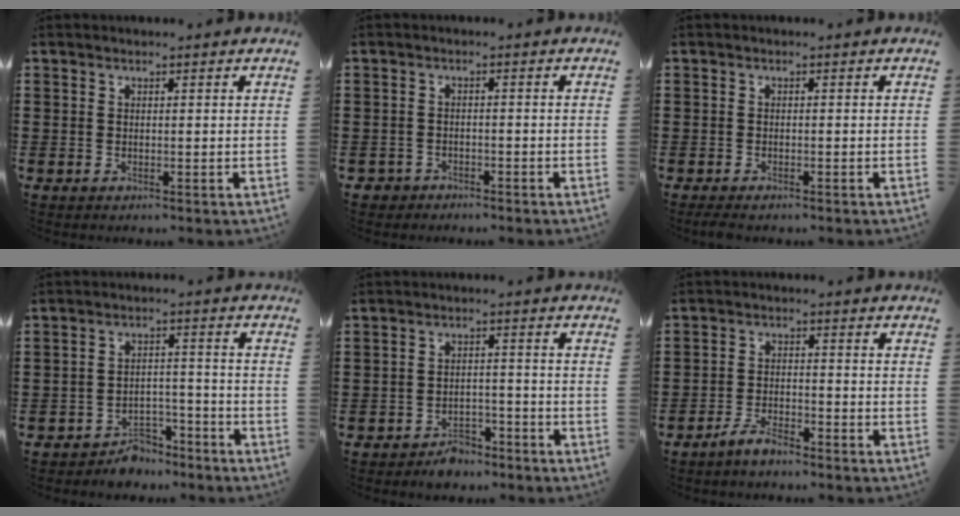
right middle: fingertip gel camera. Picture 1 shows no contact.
{"total": 2.0, "force": [-1.9, 0.9, -0.2], "torque": [-0.003, 0.001, -0.043]}
{"total": 0.7, "force": [-0.6, 0.2, 0.4], "torque": [-0.010, -0.006, -0.010]}
{"total": 4.9, "force": [-4.7, 1.2, 0.3], "torque": [-0.007, 0.010, -0.098]}
{"total": 4.1, "force": [-3.9, 1.2, 0.4], "torque": [-0.011, 0.007, -0.081]}
{"total": 4.1, "force": [-3.8, 1.0, 1.1], "torque": [-0.025, 0.008, -0.078]}